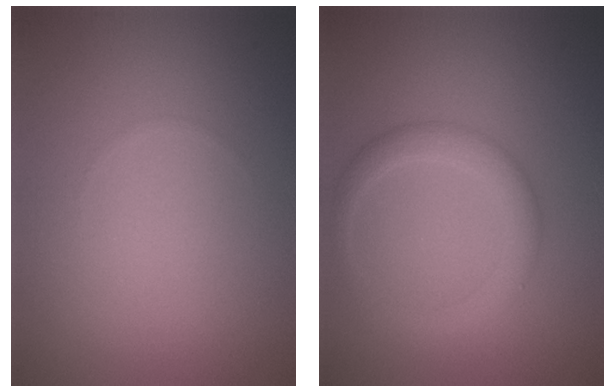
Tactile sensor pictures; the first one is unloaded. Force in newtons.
{"total": 2.8, "press": 2.8, "slide": 0.1}